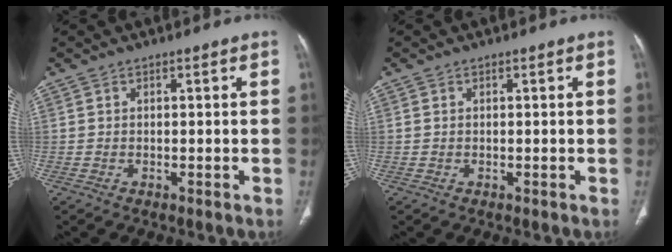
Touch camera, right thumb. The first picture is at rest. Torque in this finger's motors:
{"motor_torque": [-0.52, 0.30, -0.43, 0.16, -0.05]}